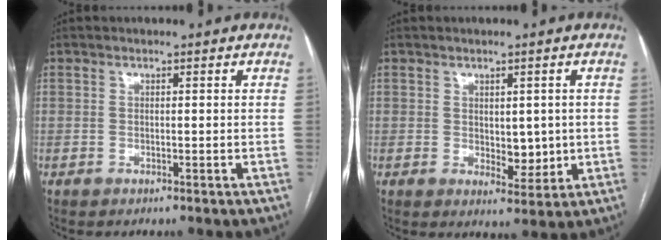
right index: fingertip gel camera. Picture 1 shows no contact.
{"total": 4.3, "force": [0.1, 2.5, 3.6], "torque": [-0.045, -0.006, 0.012]}